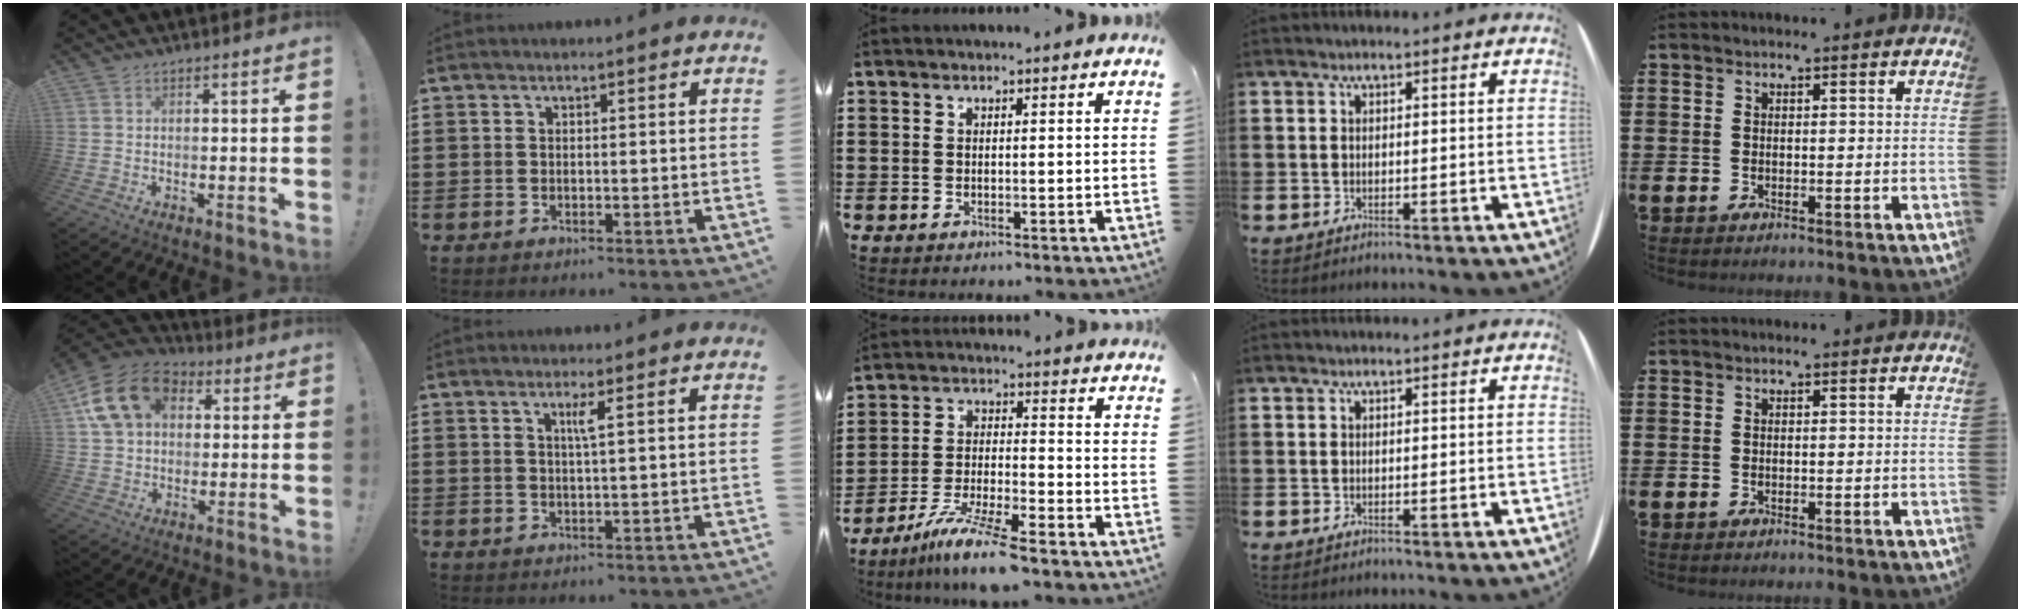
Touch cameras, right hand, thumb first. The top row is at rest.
{"thumb": {"total": 16.0, "force": [5.6, 11.9, 9.1], "torque": [-0.146, -0.006, 0.111]}, "index": {"total": 1.9, "force": [0.6, -0.4, 1.7], "torque": [-0.033, -0.005, 0.007]}, "middle": {"total": 8.6, "force": [-7.0, 0.0, 5.0], "torque": [-0.101, -0.010, -0.135]}}